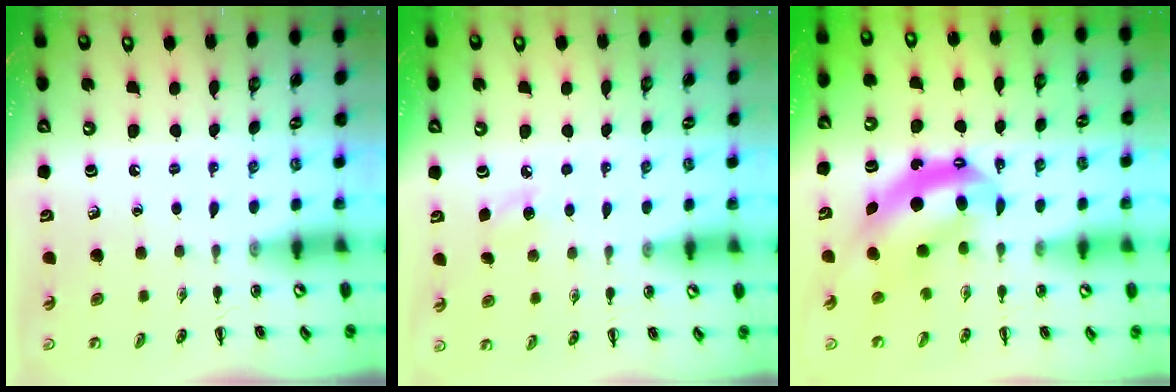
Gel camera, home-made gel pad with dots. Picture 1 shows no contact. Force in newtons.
{"total": 4.3, "press": 4.2, "slide": 1.1}
{"total": 7.9, "press": 7.7, "slide": 1.9}